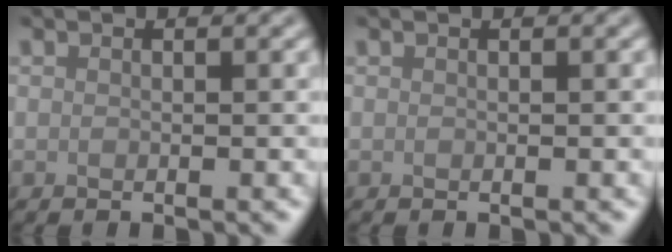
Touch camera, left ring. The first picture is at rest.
{"total": 0.0}